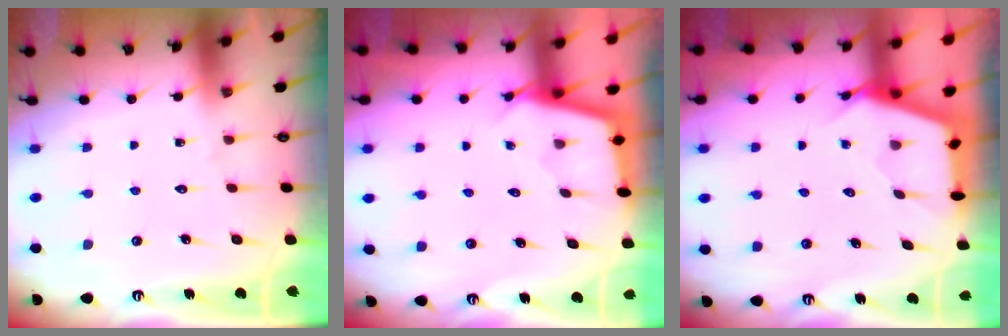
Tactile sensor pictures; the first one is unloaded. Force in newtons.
{"total": 2.1, "press": 2.1, "slide": 0.1}
{"total": 2.6, "press": 2.5, "slide": 0.3}